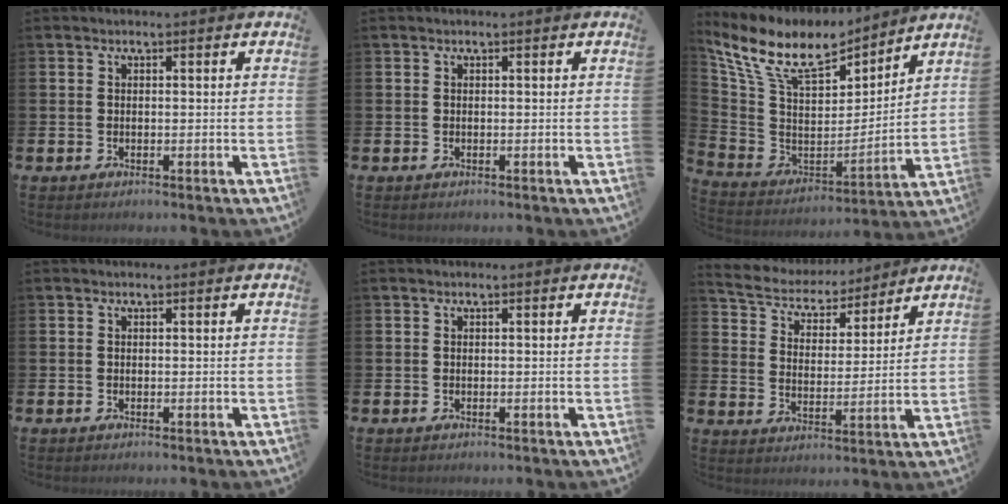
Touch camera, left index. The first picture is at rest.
{"total": 0.0}
{"total": 11.9, "force": [9.8, 4.5, 4.9], "torque": [-0.150, -0.058, 0.179]}
{"total": 0.0}
{"total": 0.0}
{"total": 5.5, "force": [5.2, 1.8, 0.3], "torque": [-0.043, -0.041, 0.089]}